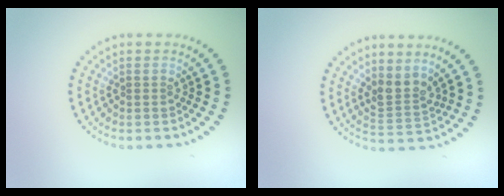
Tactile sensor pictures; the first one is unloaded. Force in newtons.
{"total": 2.5, "press": 1.8, "slide": 1.7}